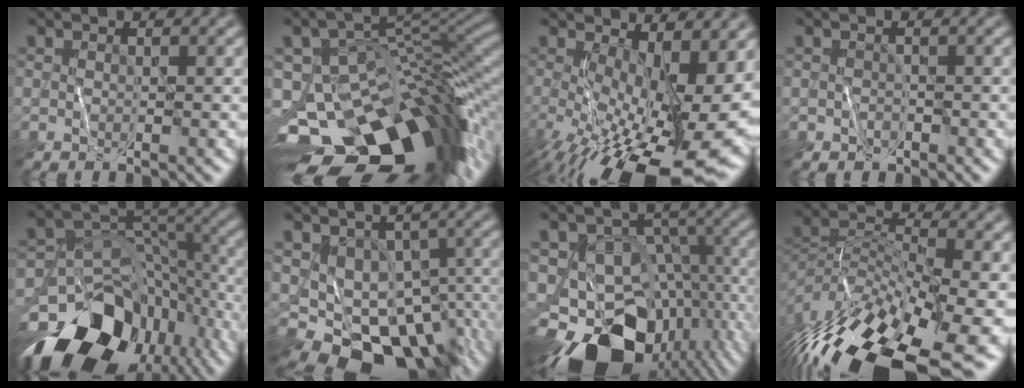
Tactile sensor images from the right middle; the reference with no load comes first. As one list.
[{"total": 15.2, "force": [-6.7, 7.6, 11.3], "torque": [-0.177, -0.012, -0.101]}, {"total": 15.5, "force": [-3.2, 6.7, 13.6], "torque": [-0.210, -0.045, -0.031]}, {"total": 1.0, "force": [-0.7, 0.7, 0.1], "torque": [0.000, -0.005, -0.015]}, {"total": 14.5, "force": [-8.6, 9.4, 6.9], "torque": [-0.141, -0.007, -0.136]}, {"total": 10.9, "force": [-4.4, 7.8, 6.3], "torque": [-0.087, -0.013, -0.054]}, {"total": 16.3, "force": [-9.5, 10.5, 8.2], "torque": [-0.145, -0.031, -0.126]}, {"total": 15.5, "force": [-9.2, 5.6, 11.2], "torque": [-0.248, -0.005, -0.157]}]